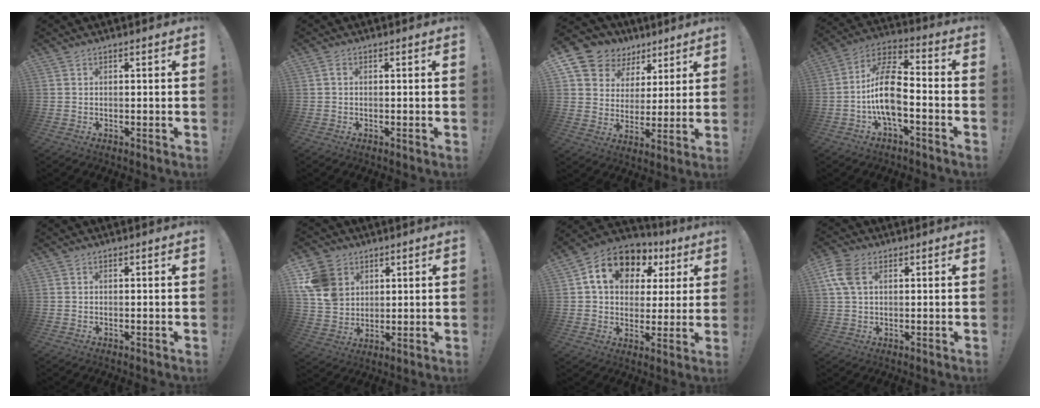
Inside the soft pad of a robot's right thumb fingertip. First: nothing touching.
{"total": 0.7, "force": [-0.1, 0.3, 0.6], "torque": [-0.013, 0.002, -0.002]}
{"total": 10.9, "force": [6.8, 8.1, 2.5], "torque": [-0.043, -0.052, 0.134]}
{"total": 15.0, "force": [-3.7, 6.9, 12.8], "torque": [-0.241, 0.025, -0.064]}
{"total": 0.0}
{"total": 13.2, "force": [5.1, 10.8, 5.5], "torque": [-0.100, -0.018, 0.105]}
{"total": 15.6, "force": [6.5, 11.3, 8.6], "torque": [-0.134, -0.017, 0.123]}
{"total": 7.6, "force": [2.8, 4.7, 5.3], "torque": [-0.108, 0.001, 0.055]}